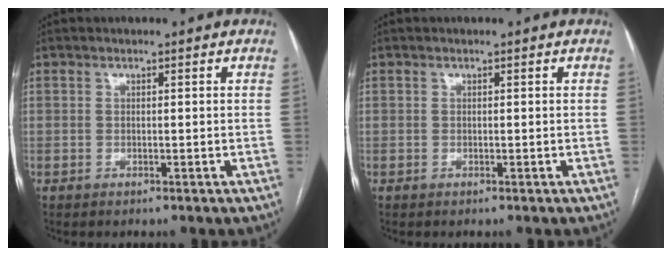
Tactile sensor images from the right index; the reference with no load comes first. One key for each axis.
{"total": 0.0}